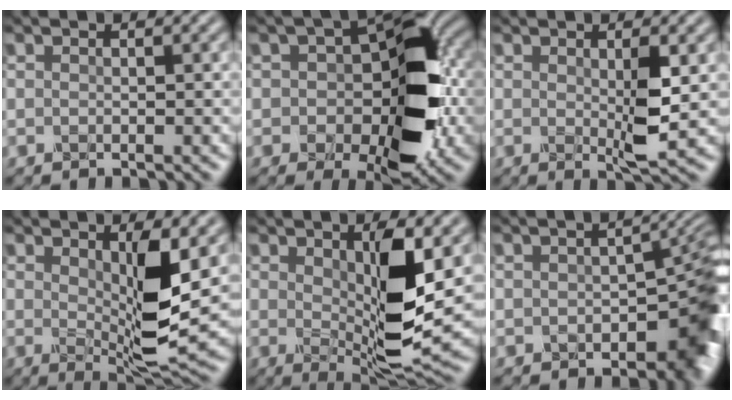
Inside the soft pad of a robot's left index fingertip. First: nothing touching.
{"total": 9.8, "force": [-0.8, 5.7, 7.9], "torque": [-0.103, 0.013, -0.016]}
{"total": 3.3, "force": [0.3, 0.5, 3.2], "torque": [-0.056, -0.008, 0.006]}
{"total": 6.2, "force": [0.9, 1.7, 5.9], "torque": [-0.096, -0.019, 0.018]}
{"total": 7.5, "force": [0.9, 2.2, 7.1], "torque": [-0.119, -0.018, 0.021]}
{"total": 7.7, "force": [-1.8, 4.8, 5.7], "torque": [-0.037, -0.013, -0.023]}